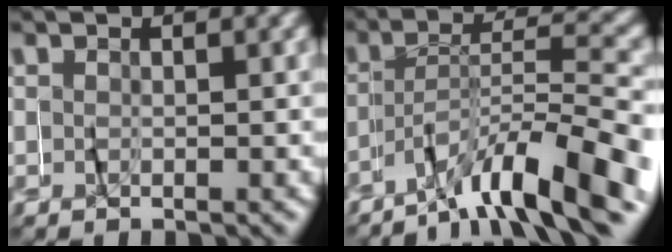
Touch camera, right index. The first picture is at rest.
{"total": 7.5, "force": [-6.0, -0.4, 4.4], "torque": [-0.078, 0.000, -0.099]}